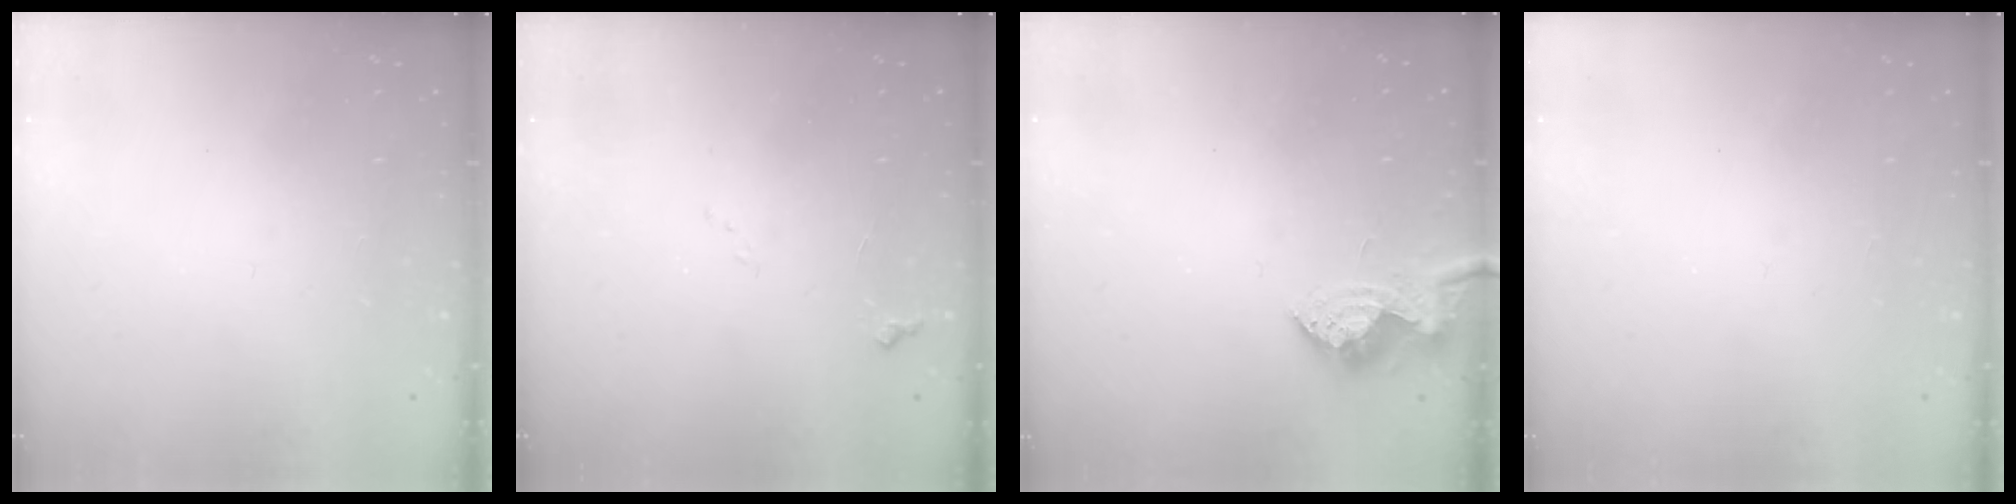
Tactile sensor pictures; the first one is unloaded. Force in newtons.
{"total": 5.5, "press": 5.5, "slide": 0.6}
{"total": 7.6, "press": 7.6, "slide": 0.4}
{"total": 0.9, "press": 0.9, "slide": 0.2}